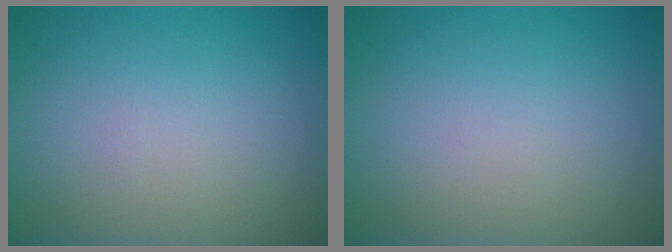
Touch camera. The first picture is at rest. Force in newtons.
{"total": 0.0}